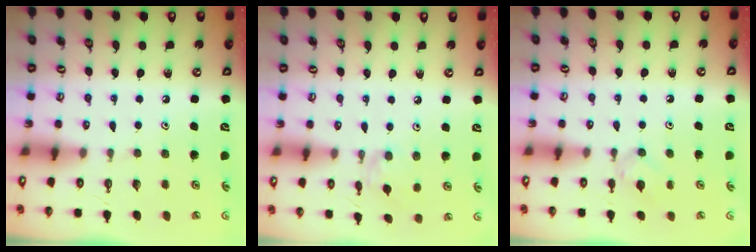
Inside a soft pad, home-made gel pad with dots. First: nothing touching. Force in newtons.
{"total": 2.4, "press": 2.4, "slide": 0.5}
{"total": 2.9, "press": 2.8, "slide": 0.6}